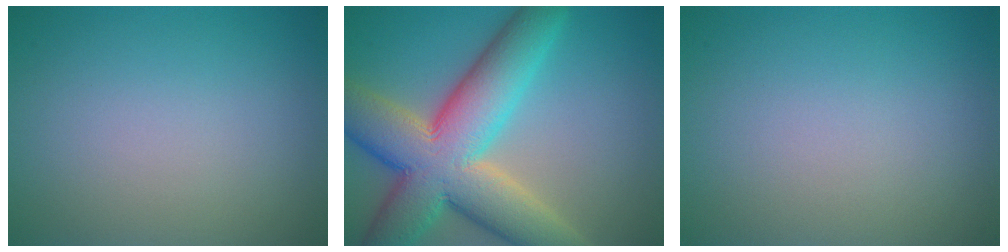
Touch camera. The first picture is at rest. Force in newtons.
{"total": 12.9, "press": 12.9, "slide": 1.0}
{"total": 0.0}